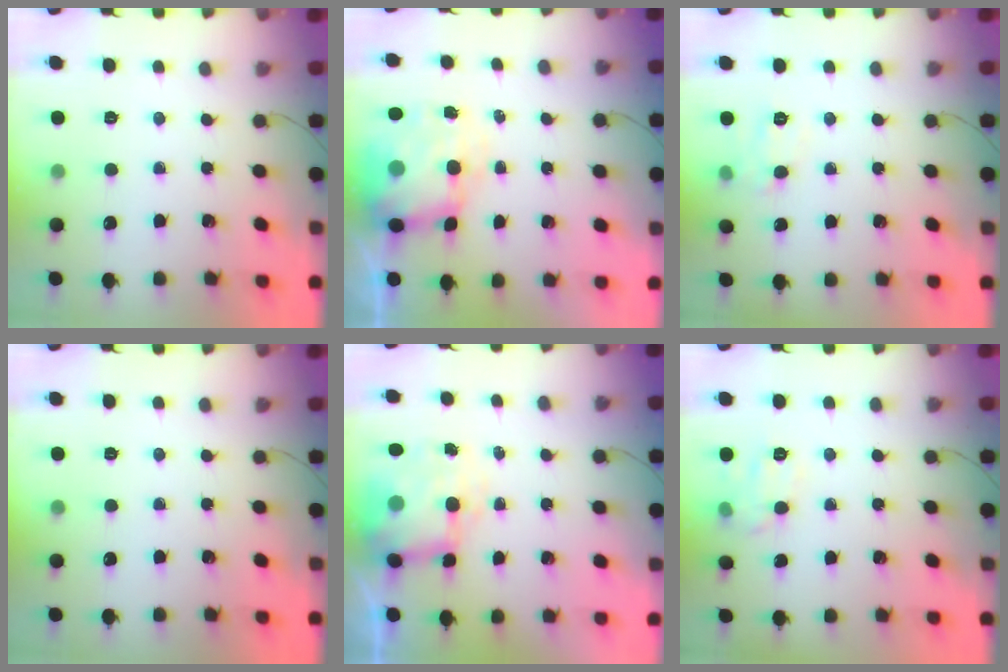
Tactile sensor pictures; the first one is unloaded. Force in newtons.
{"total": 9.0, "press": 8.8, "slide": 2.0}
{"total": 7.3, "press": 7.2, "slide": 1.4}
{"total": 0.0}
{"total": 6.4, "press": 6.4, "slide": 0.5}
{"total": 8.4, "press": 8.3, "slide": 1.3}